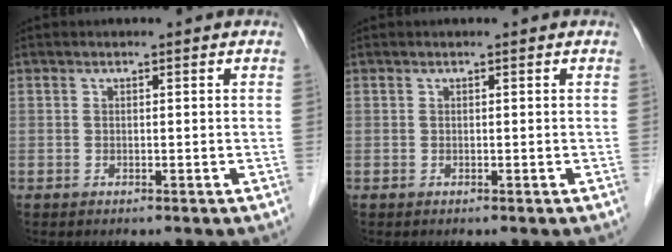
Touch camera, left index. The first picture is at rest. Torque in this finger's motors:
{"motor_torque": [0.00, 0.00, 0.00, 0.00]}